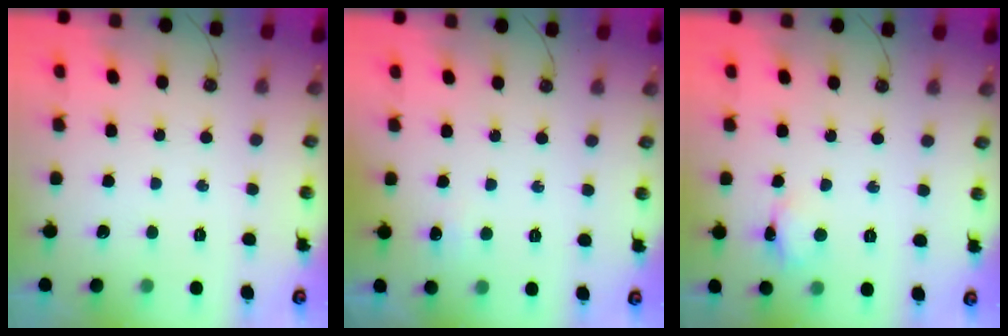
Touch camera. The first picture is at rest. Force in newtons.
{"total": 3.4, "press": 3.4, "slide": 0.3}
{"total": 3.5, "press": 3.4, "slide": 0.3}